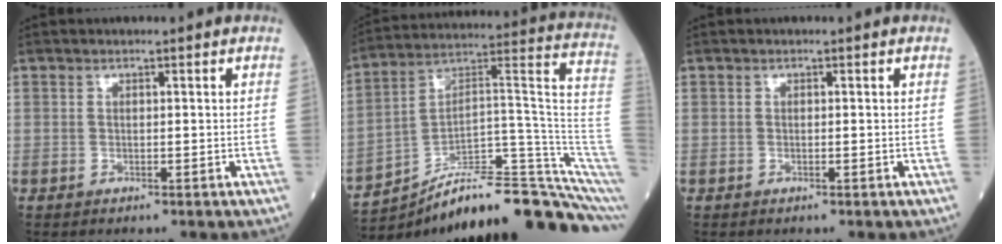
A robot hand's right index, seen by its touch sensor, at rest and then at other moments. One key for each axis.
{"total": 24.3, "fx": -18.1, "fy": 2.2, "fz": 16.1, "tx": -0.168, "ty": 0.061, "tz": -0.275}
{"total": 0.0}